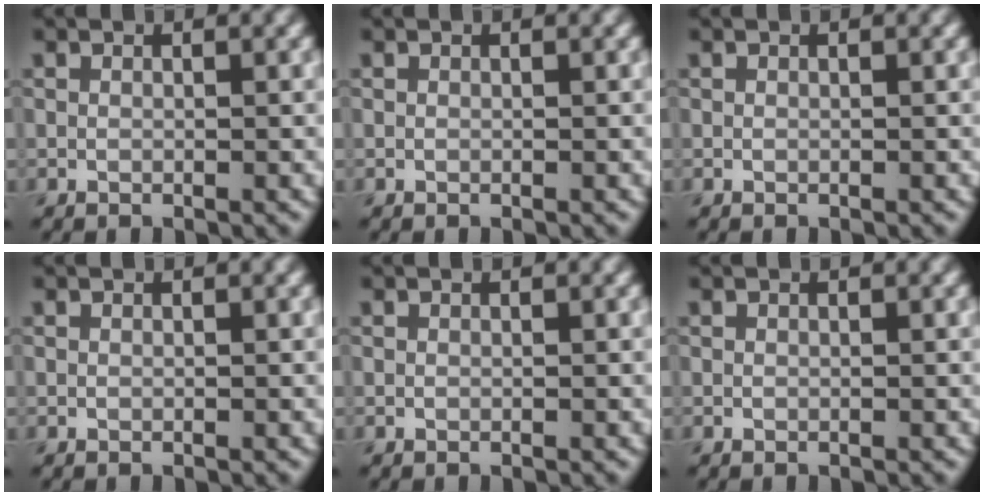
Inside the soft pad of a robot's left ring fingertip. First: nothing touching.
{"total": 0.0}
{"total": 0.0}
{"total": 0.0}
{"total": 0.0}
{"total": 0.0}